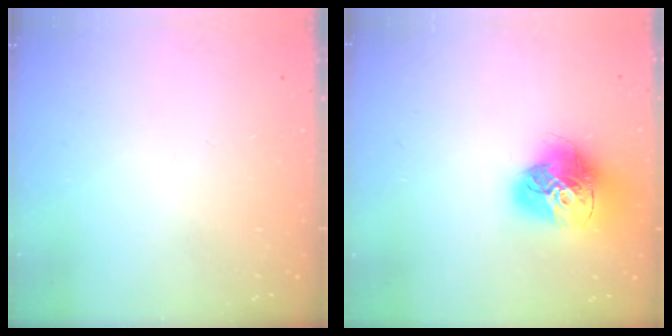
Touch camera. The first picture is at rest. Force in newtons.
{"total": 18.0, "press": 17.9, "slide": 1.9}